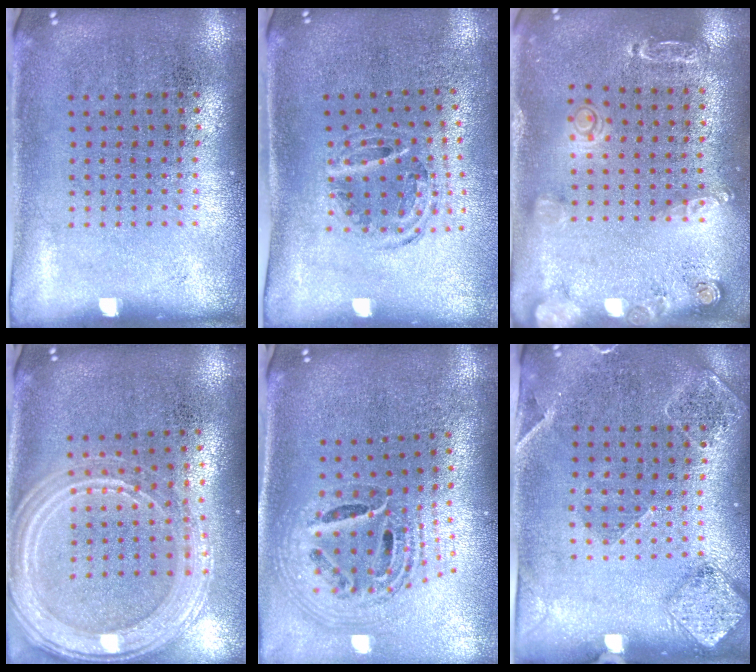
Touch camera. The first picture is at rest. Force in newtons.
{"total": 1.0, "press": 0.9, "slide": 0.1}
{"total": 1.5, "press": 1.5, "slide": 0.1}
{"total": 2.1, "press": 1.9, "slide": 0.9}
{"total": 1.9, "press": 1.6, "slide": 1.1}
{"total": 1.6, "press": 1.6, "slide": 0.4}